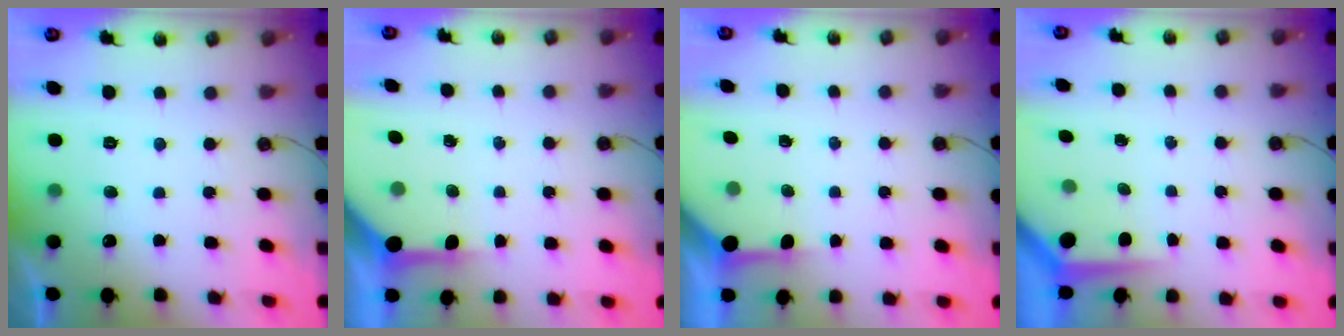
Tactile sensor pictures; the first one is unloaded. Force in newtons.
{"total": 6.1, "press": 6.1, "slide": 0.4}
{"total": 3.4, "press": 3.3, "slide": 0.4}
{"total": 3.9, "press": 3.9, "slide": 0.2}